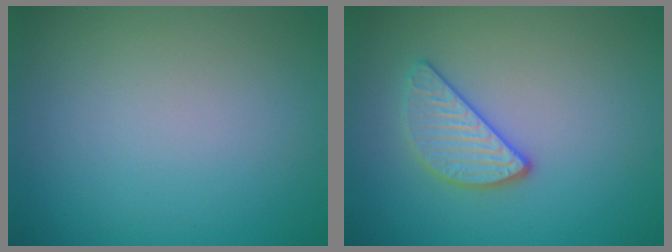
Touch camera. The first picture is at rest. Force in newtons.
{"total": 2.8, "press": 2.6, "slide": 0.9}